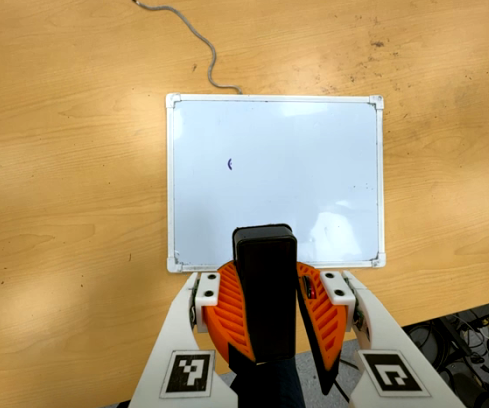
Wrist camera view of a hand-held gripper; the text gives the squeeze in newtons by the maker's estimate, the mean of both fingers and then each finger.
{"total": 11.0, "left": 10.7, "right": 11.3}